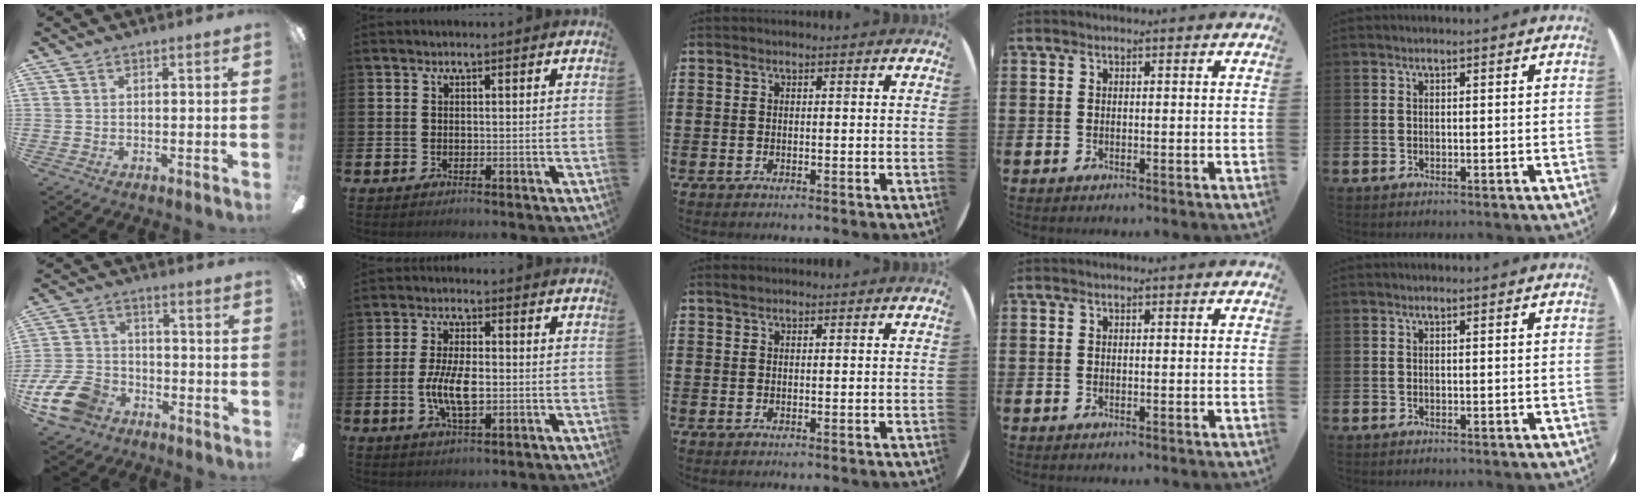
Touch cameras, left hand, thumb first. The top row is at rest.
{"thumb": {"total": 13.2, "force": [-7.1, 8.8, 6.9], "torque": [-0.155, 0.046, -0.128]}, "index": {"total": 6.1, "force": [-0.7, 2.5, 5.5], "torque": [-0.107, -0.002, -0.016]}, "middle": {"total": 0.7, "force": [0.6, 0.2, 0.0], "torque": [-0.001, 0.003, 0.012]}}